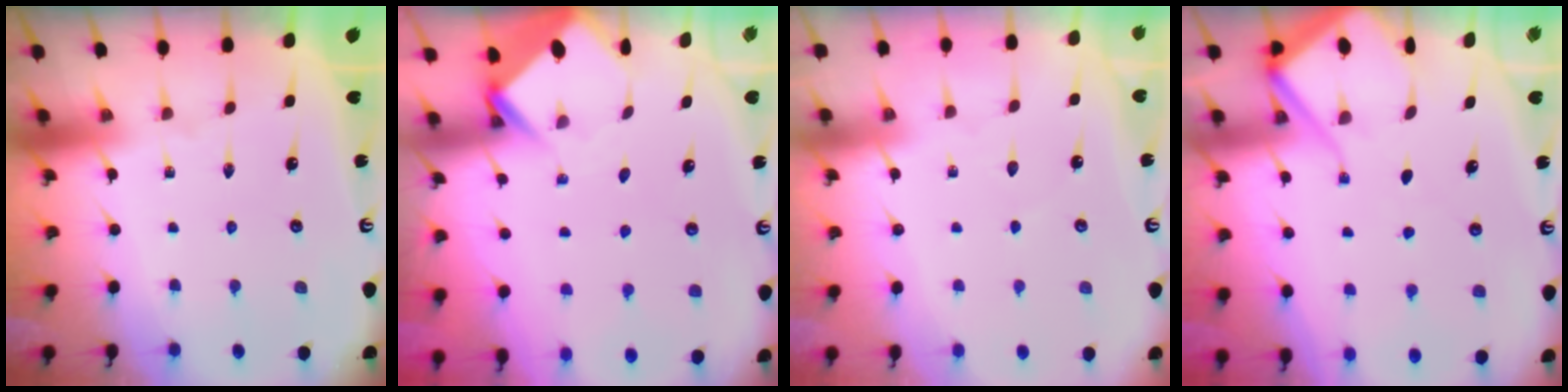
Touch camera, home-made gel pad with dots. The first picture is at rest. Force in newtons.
{"total": 4.0, "press": 4.0, "slide": 0.1}
{"total": 2.7, "press": 2.6, "slide": 0.3}
{"total": 6.4, "press": 6.3, "slide": 0.8}